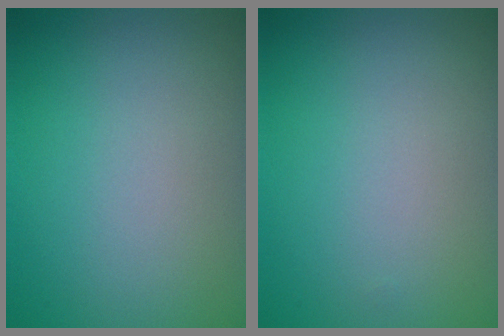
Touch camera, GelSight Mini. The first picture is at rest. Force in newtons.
{"total": 0.0}